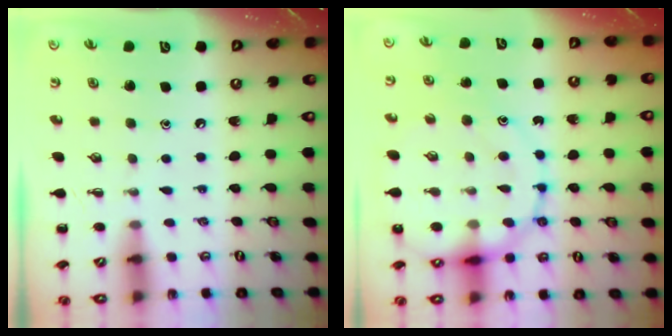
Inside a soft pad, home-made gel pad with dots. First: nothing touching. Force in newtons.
{"total": 16.9, "press": 16.8, "slide": 2.0}